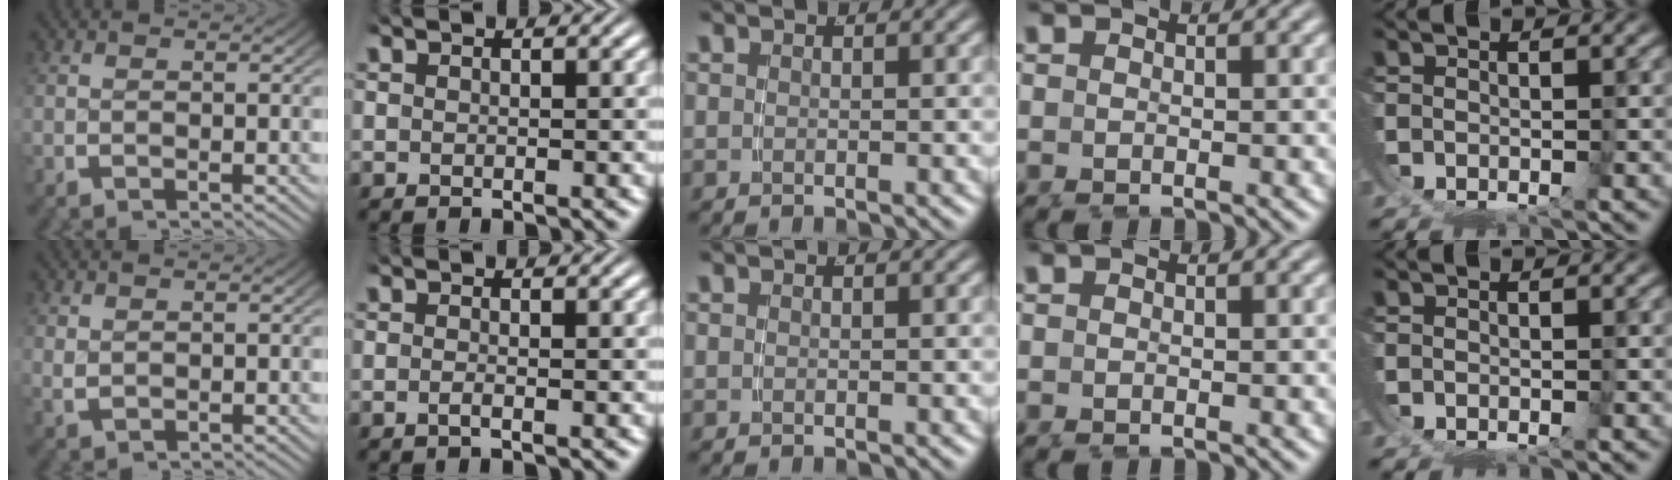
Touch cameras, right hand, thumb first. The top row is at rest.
{"thumb": {"total": 1.0, "force": [0.7, 0.5, 0.4], "torque": [-0.012, -0.001, 0.020]}, "index": {"total": 0.8, "force": [-0.6, 0.0, 0.6], "torque": [-0.017, -0.004, -0.011]}}